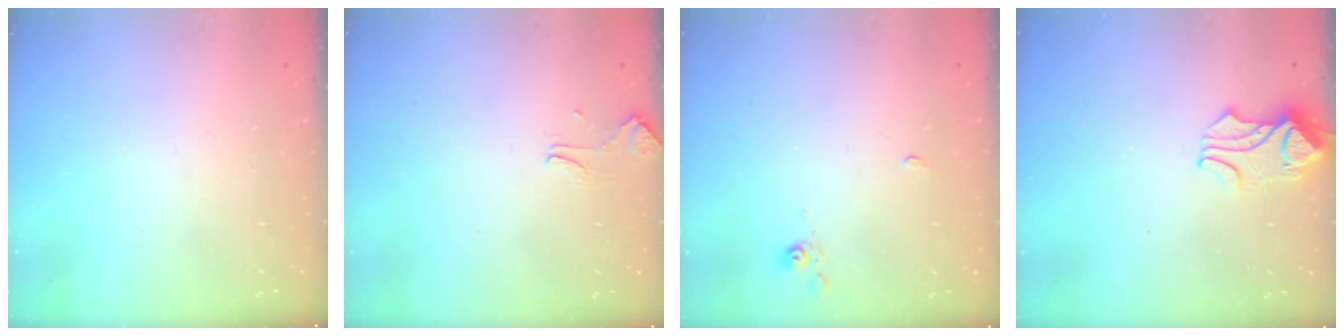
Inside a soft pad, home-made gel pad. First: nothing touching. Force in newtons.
{"total": 0.9, "press": 0.8, "slide": 0.5}
{"total": 2.9, "press": 2.9, "slide": 0.6}
{"total": 1.5, "press": 1.5, "slide": 0.5}